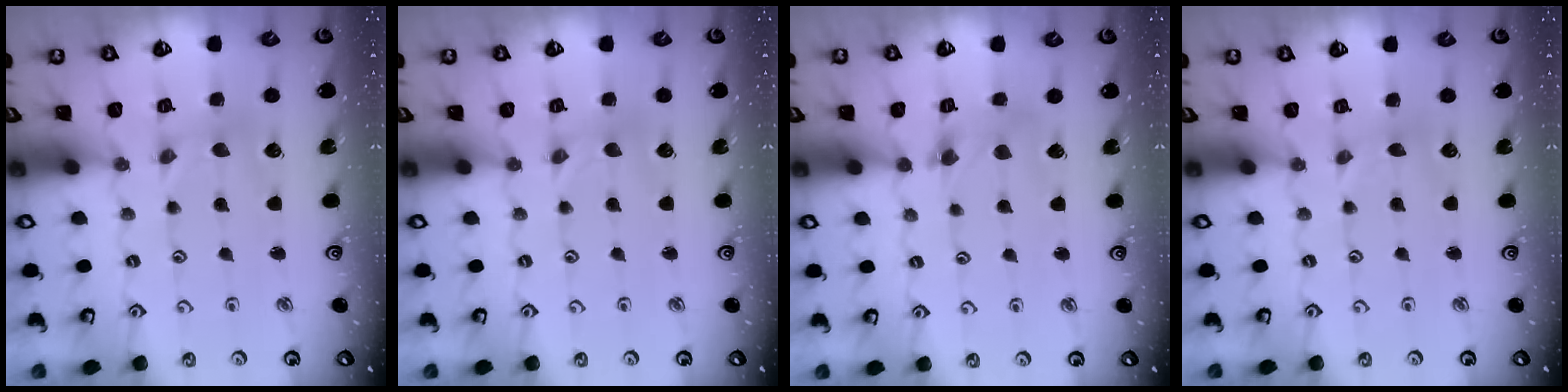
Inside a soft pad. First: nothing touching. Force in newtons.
{"total": 0.0}
{"total": 3.9, "press": 3.9, "slide": 0.4}
{"total": 0.0}